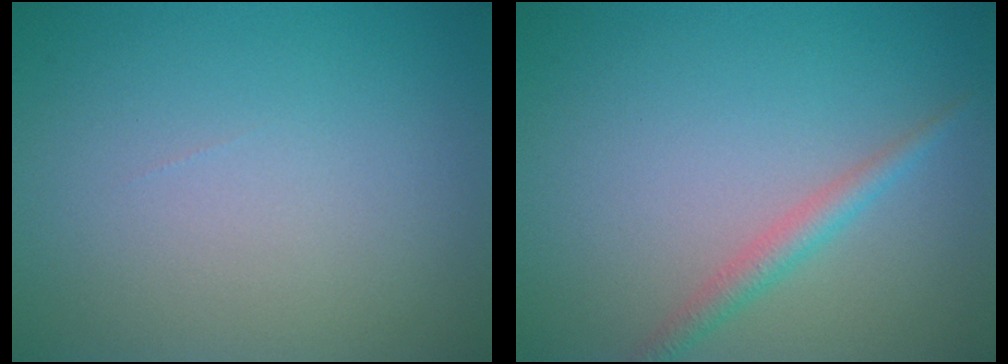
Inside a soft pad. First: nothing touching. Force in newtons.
{"total": 1.8, "press": 1.8, "slide": 0.0}